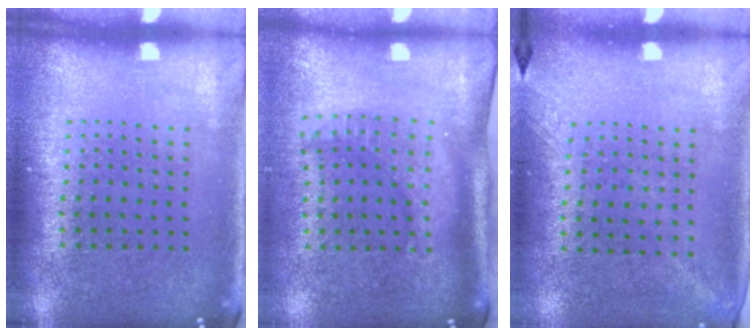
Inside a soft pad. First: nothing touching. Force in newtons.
{"total": 2.0, "press": 1.6, "slide": 1.3}
{"total": 1.3, "press": 1.0, "slide": 0.8}